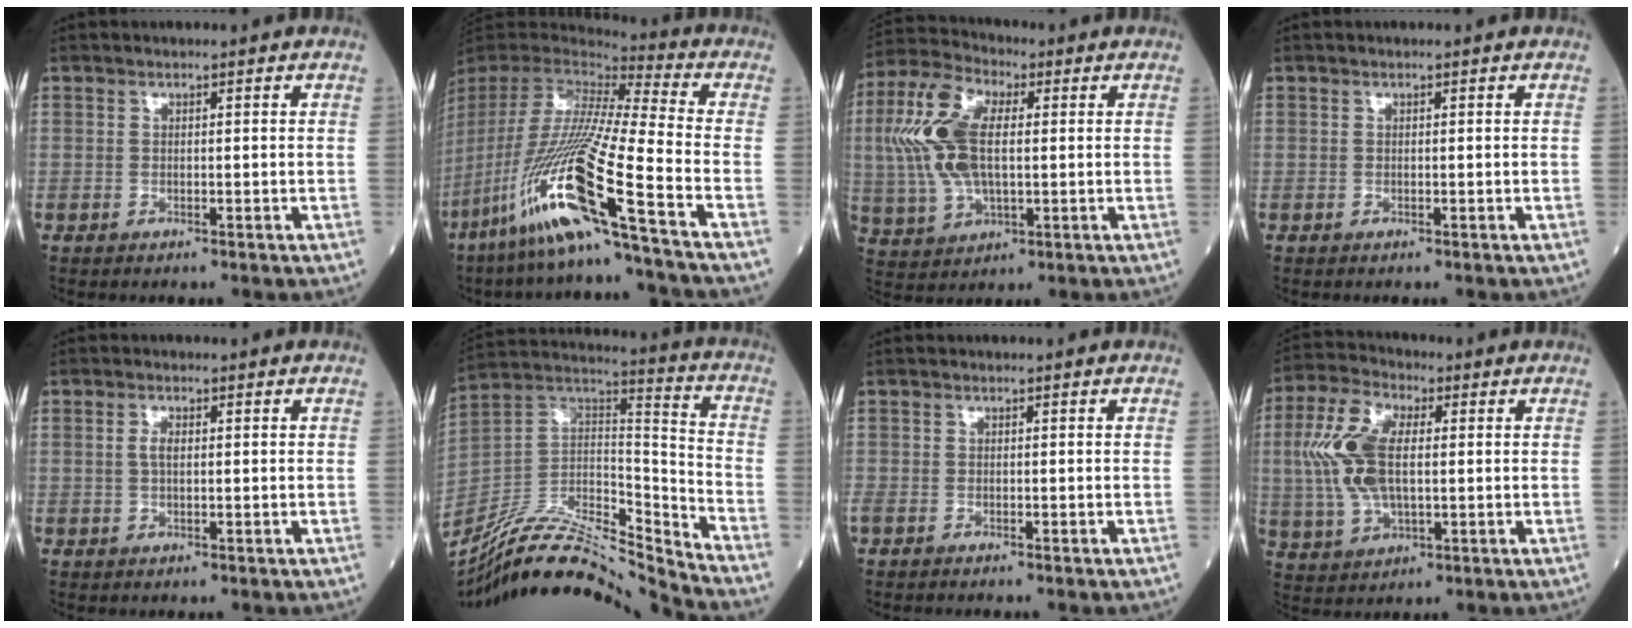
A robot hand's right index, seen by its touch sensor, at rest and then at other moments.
{"total": 21.6, "force": [-11.2, -1.6, 18.3], "torque": [-0.398, -0.053, -0.226]}
{"total": 13.0, "force": [1.5, 5.8, 11.5], "torque": [-0.274, 0.021, 0.031]}
{"total": 0.0}
{"total": 1.6, "force": [0.2, 0.6, 1.4], "torque": [-0.030, 0.002, 0.003]}
{"total": 19.4, "force": [-18.0, 1.0, 7.3], "torque": [-0.132, 0.039, -0.319]}
{"total": 1.8, "force": [-1.6, 0.4, 0.7], "torque": [-0.020, -0.006, -0.026]}
{"total": 11.3, "force": [1.0, 5.1, 10.1], "torque": [-0.240, 0.017, 0.021]}